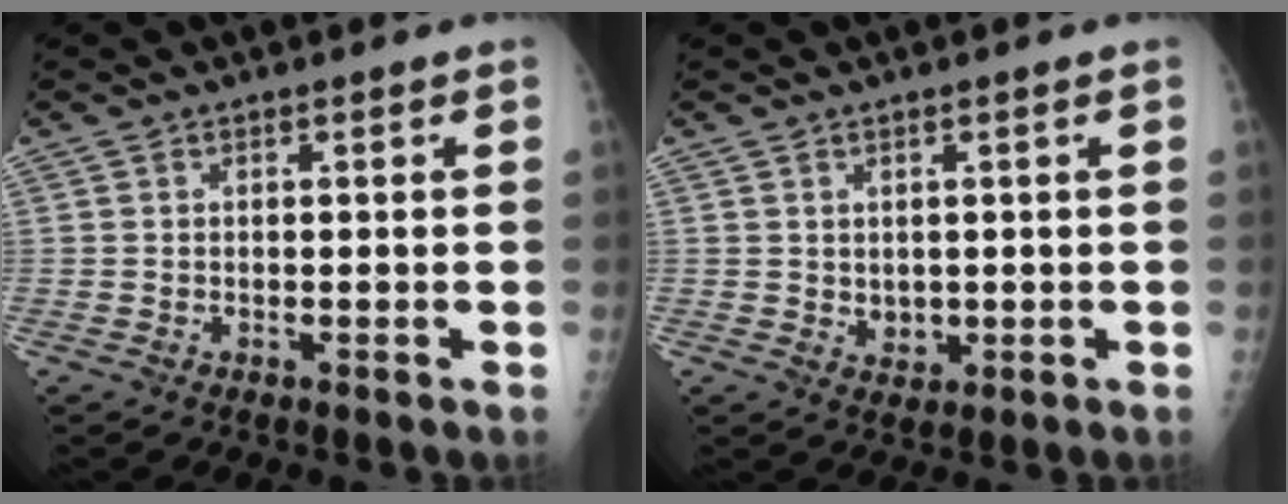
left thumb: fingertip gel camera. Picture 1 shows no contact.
{"total": 2.4, "force": [0.3, 1.8, 1.5], "torque": [-0.014, -0.007, 0.013]}